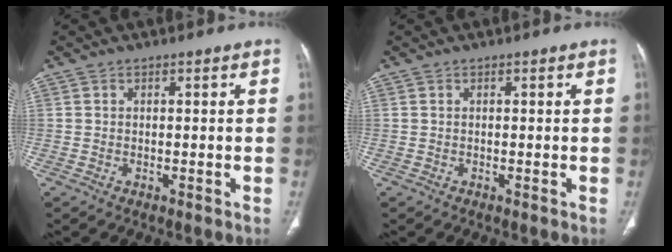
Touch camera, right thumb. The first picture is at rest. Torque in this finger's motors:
{"motor_torque": [-0.19, 0.19, -0.01, 0.07, 0.03]}